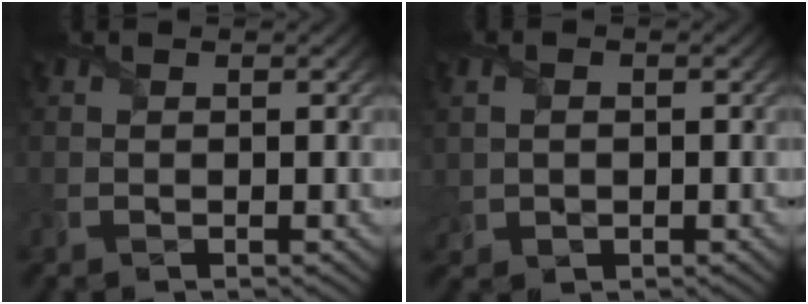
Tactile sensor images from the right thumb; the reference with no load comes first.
{"total": 1.9, "force": [0.2, 1.6, 1.0], "torque": [-0.035, -0.001, 0.011]}